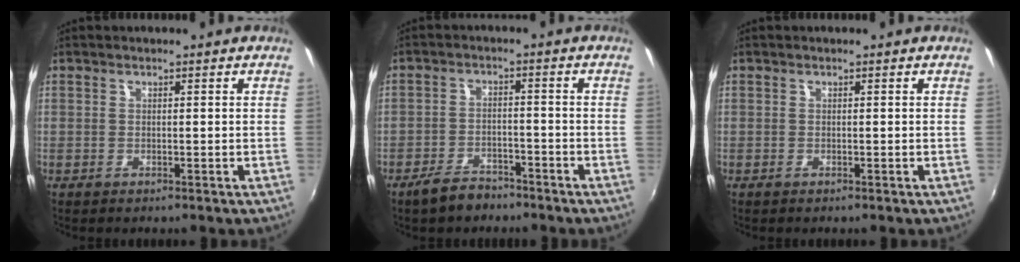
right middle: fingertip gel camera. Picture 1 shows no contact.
{"total": 5.7, "force": [-4.6, 2.6, 2.2], "torque": [-0.060, 0.007, -0.072]}
{"total": 0.0}